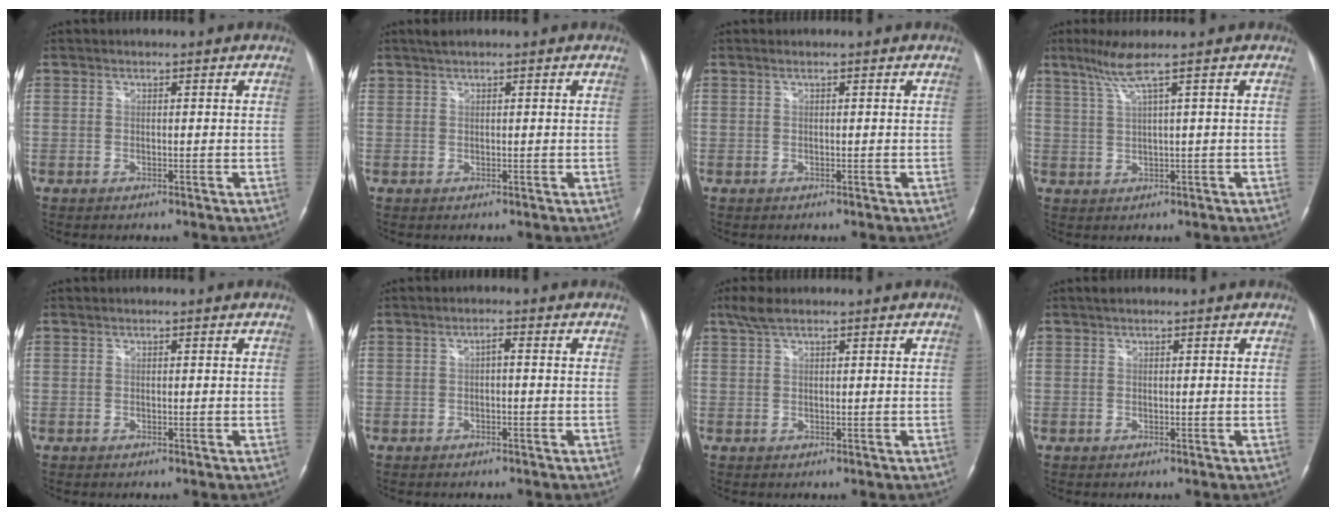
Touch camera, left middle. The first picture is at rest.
{"total": 1.2, "force": [1.0, 0.0, 0.6], "torque": [-0.017, 0.015, 0.024]}
{"total": 0.0}
{"total": 3.9, "force": [2.3, -1.1, 3.0], "torque": [-0.070, 0.004, 0.050]}
{"total": 0.0}
{"total": 1.1, "force": [-0.1, 0.2, 1.1], "torque": [-0.019, 0.003, -0.003]}
{"total": 2.8, "force": [2.1, 0.6, 1.8], "torque": [-0.046, 0.013, 0.045]}
{"total": 0.6, "force": [0.5, 0.1, 0.3], "torque": [-0.012, 0.015, 0.011]}